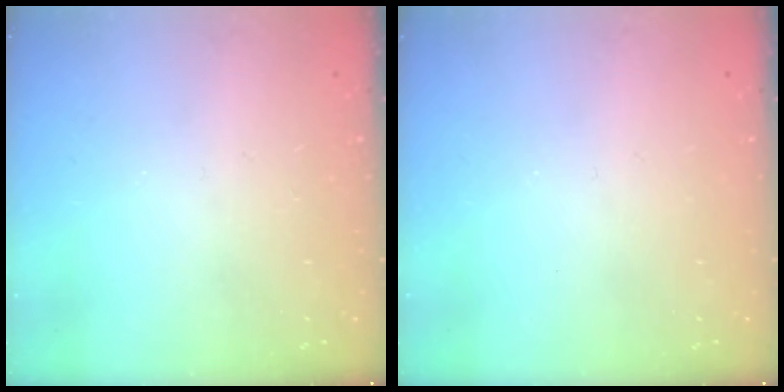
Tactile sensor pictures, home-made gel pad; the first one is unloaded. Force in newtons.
{"total": 0.0}